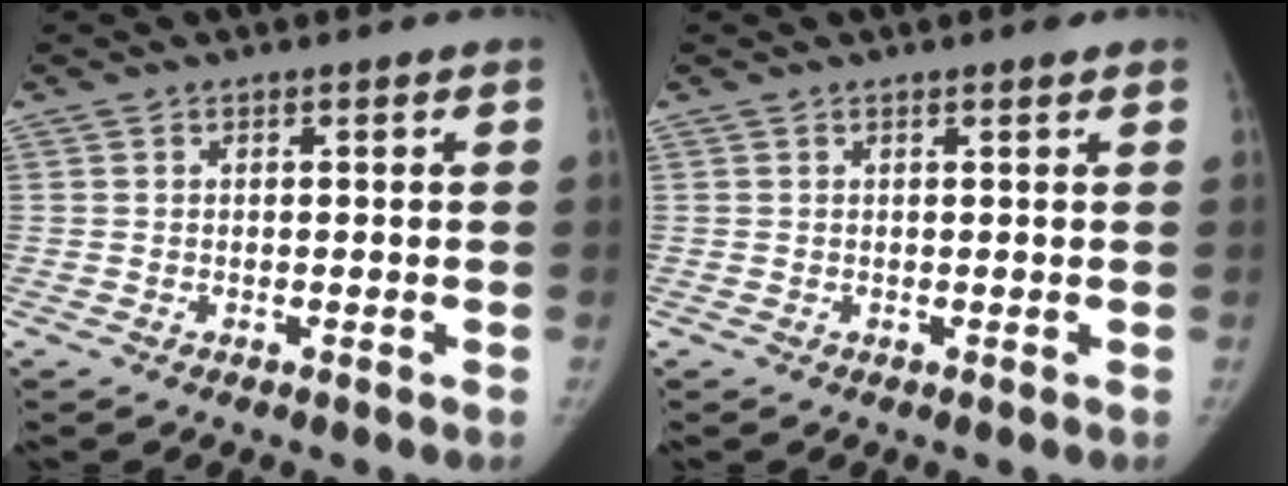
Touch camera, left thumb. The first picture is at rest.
{"total": 0.8, "force": [0.5, 0.1, 0.6], "torque": [-0.006, 0.000, 0.007]}